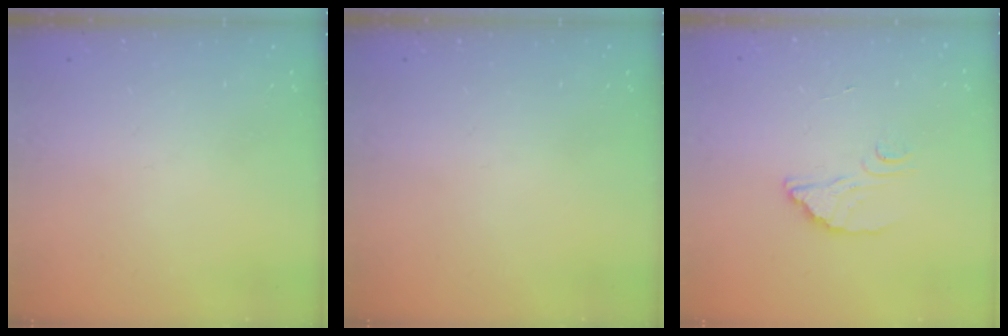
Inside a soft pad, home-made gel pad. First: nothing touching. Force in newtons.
{"total": 0.0}
{"total": 2.8, "press": 2.8, "slide": 0.0}